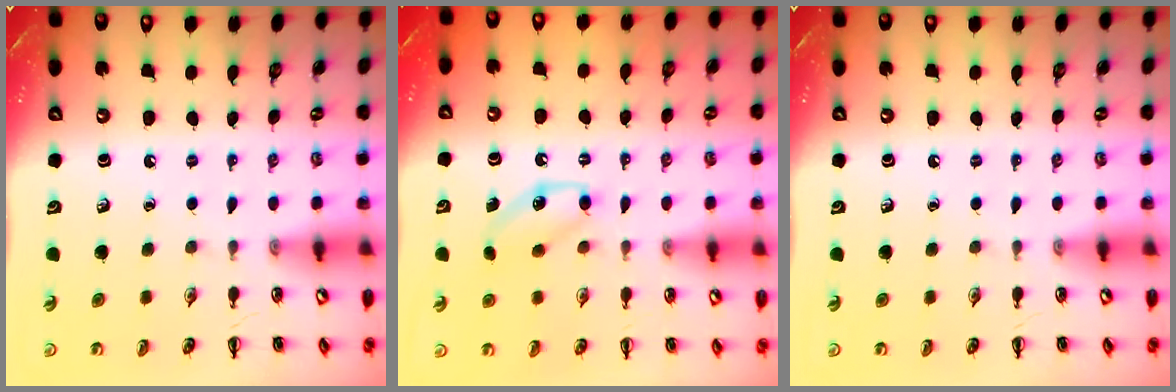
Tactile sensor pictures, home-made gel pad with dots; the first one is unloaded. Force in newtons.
{"total": 5.8, "press": 5.5, "slide": 1.7}
{"total": 0.0}